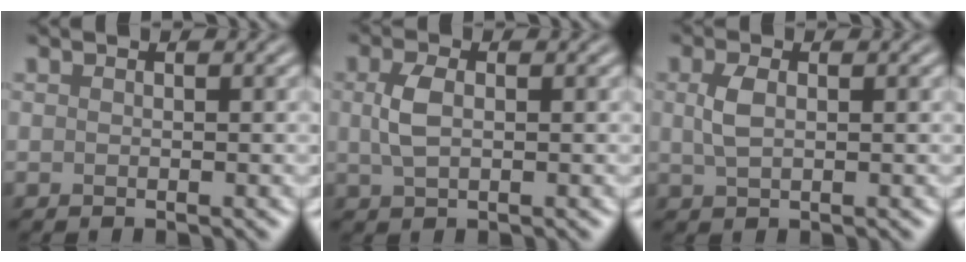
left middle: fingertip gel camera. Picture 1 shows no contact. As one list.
[{"total": 2.4, "force": [0.4, 1.4, 2.0], "torque": [-0.049, 0.002, 0.006]}, {"total": 2.1, "force": [0.4, 1.1, 1.7], "torque": [-0.042, 0.000, 0.009]}]